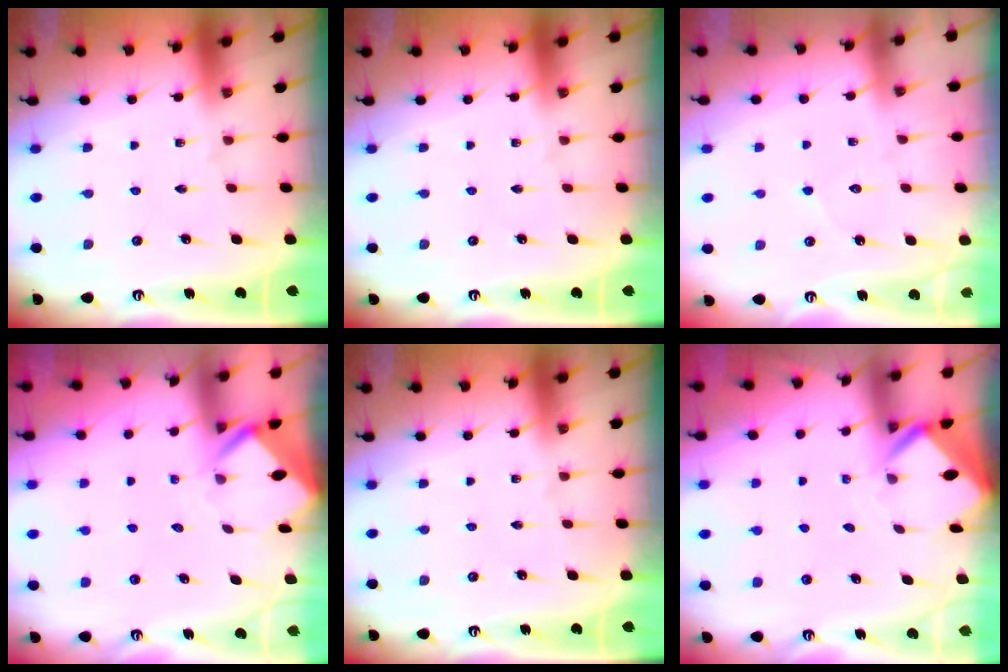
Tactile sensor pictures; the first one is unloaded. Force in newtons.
{"total": 0.0}
{"total": 4.9, "press": 4.9, "slide": 0.6}
{"total": 2.3, "press": 2.3, "slide": 0.2}
{"total": 0.0}
{"total": 2.6, "press": 2.6, "slide": 0.2}